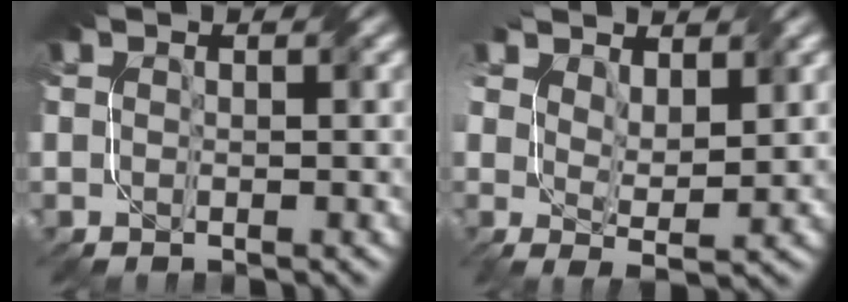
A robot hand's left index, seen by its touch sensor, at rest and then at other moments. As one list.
[{"total": 3.9, "force": [2.6, 1.4, 2.6], "torque": [-0.055, 0.001, 0.049]}]